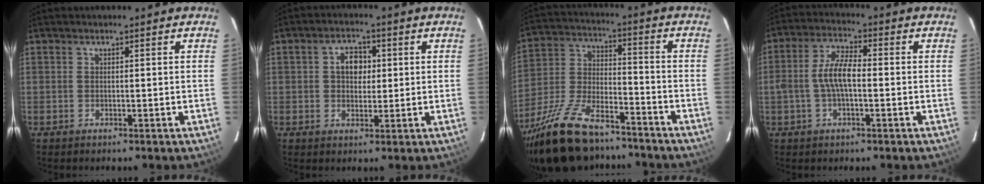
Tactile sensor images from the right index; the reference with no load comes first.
{"total": 4.8, "force": [0.9, 3.6, 3.1], "torque": [-0.049, 0.016, 0.015]}
{"total": 22.6, "force": [-17.5, 8.4, 11.5], "torque": [-0.239, -0.011, -0.294]}
{"total": 6.7, "force": [-0.9, 2.5, 6.1], "torque": [-0.124, 0.013, -0.019]}